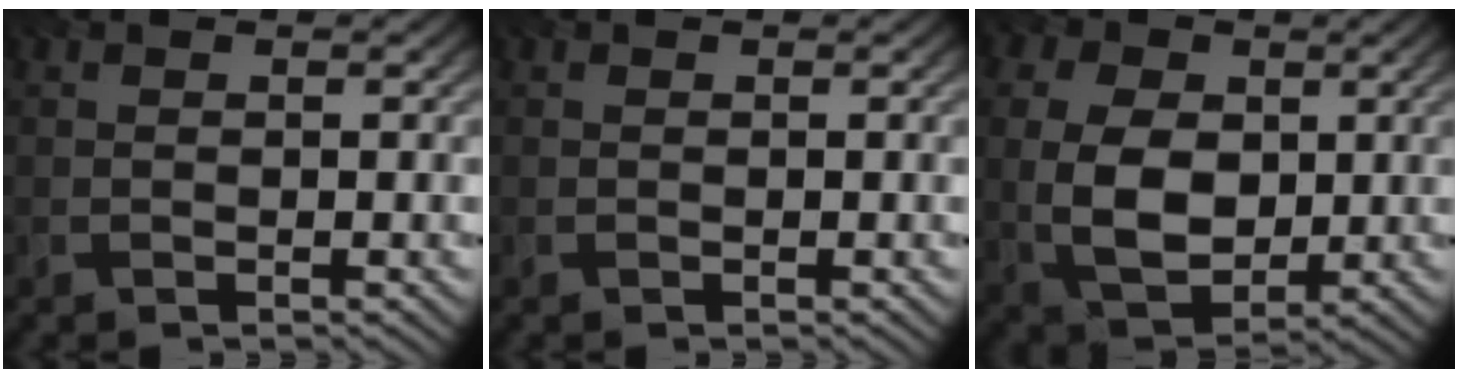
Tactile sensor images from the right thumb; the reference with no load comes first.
{"total": 0.0}
{"total": 10.4, "force": [0.3, 7.1, 7.6], "torque": [-0.181, -0.003, -0.004]}